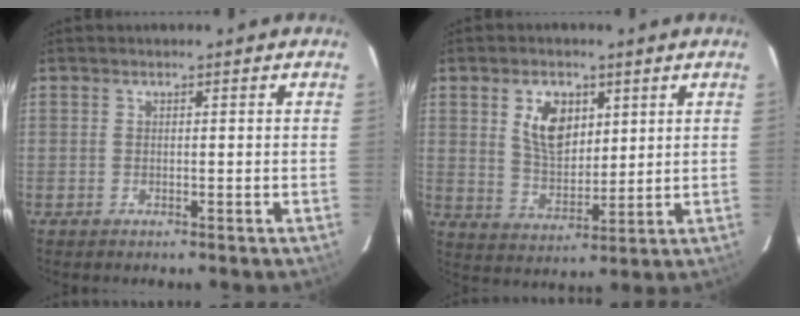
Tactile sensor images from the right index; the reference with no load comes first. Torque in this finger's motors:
{"motor_torque": [0.65, 0.54, 0.50, 0.11]}